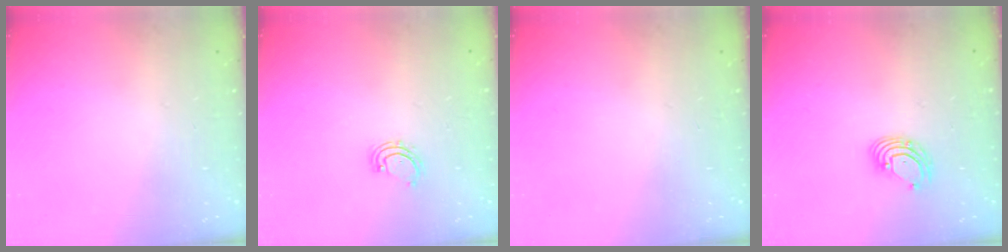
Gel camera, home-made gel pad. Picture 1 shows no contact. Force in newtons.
{"total": 2.6, "press": 2.6, "slide": 0.3}
{"total": 0.0}
{"total": 3.9, "press": 3.9, "slide": 0.6}